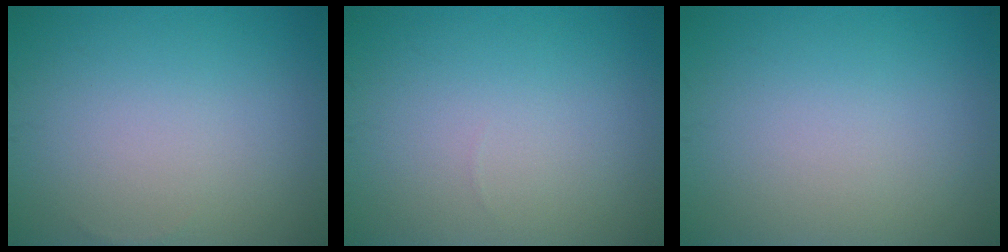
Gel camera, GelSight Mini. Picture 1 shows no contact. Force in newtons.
{"total": 0.0}
{"total": 0.0}